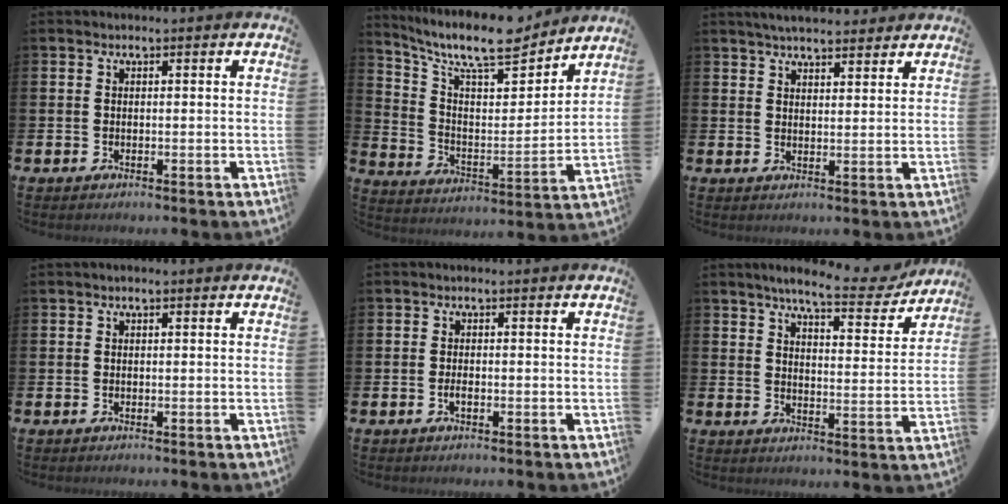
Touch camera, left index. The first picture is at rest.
{"total": 11.0, "force": [9.6, 2.9, 4.7], "torque": [-0.114, -0.068, 0.163]}
{"total": 4.2, "force": [4.1, 0.7, 0.8], "torque": [-0.025, -0.012, 0.075]}
{"total": 0.0}
{"total": 1.2, "force": [-0.4, 0.5, 1.0], "torque": [-0.027, 0.002, -0.006]}
{"total": 7.7, "force": [6.8, 1.2, 3.4], "torque": [-0.060, -0.037, 0.112]}